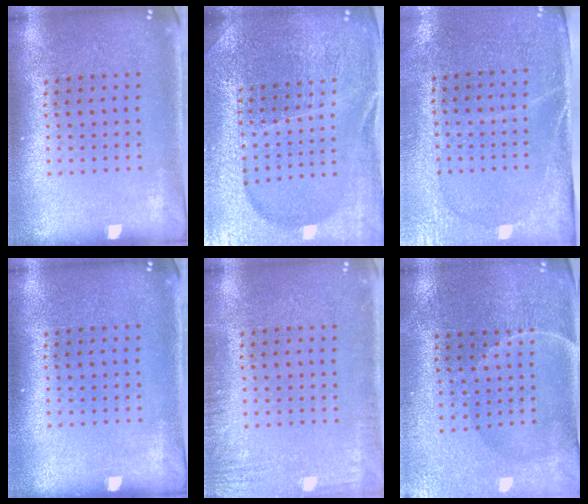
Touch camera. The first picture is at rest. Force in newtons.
{"total": 5.0, "press": 4.6, "slide": 1.9}
{"total": 2.9, "press": 2.5, "slide": 1.4}
{"total": 0.0}
{"total": 2.1, "press": 2.1, "slide": 0.2}
{"total": 0.9, "press": 0.8, "slide": 0.3}